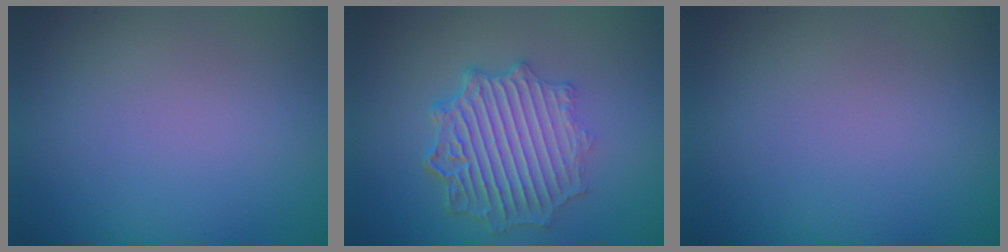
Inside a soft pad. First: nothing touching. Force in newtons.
{"total": 6.9, "press": 5.3, "slide": 4.4}
{"total": 0.0}